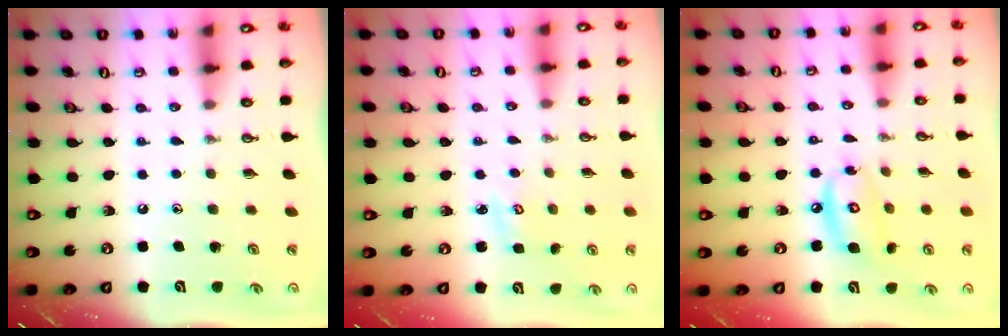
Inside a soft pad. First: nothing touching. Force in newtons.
{"total": 2.6, "press": 2.6, "slide": 0.3}
{"total": 10.5, "press": 10.5, "slide": 1.0}